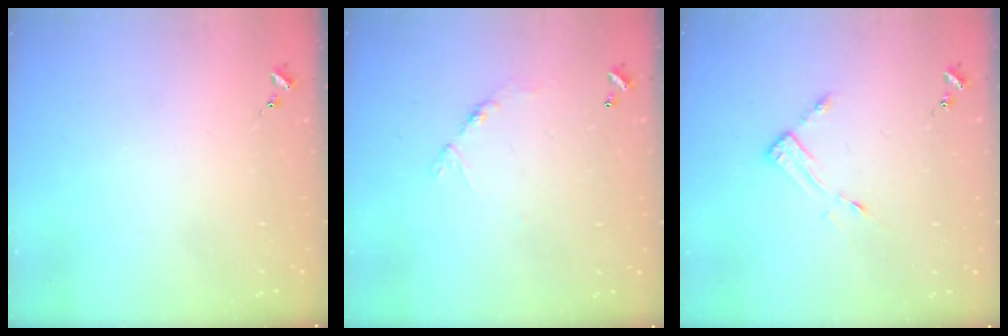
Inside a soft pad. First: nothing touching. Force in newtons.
{"total": 5.9, "press": 5.9, "slide": 0.4}
{"total": 3.5, "press": 3.4, "slide": 0.3}